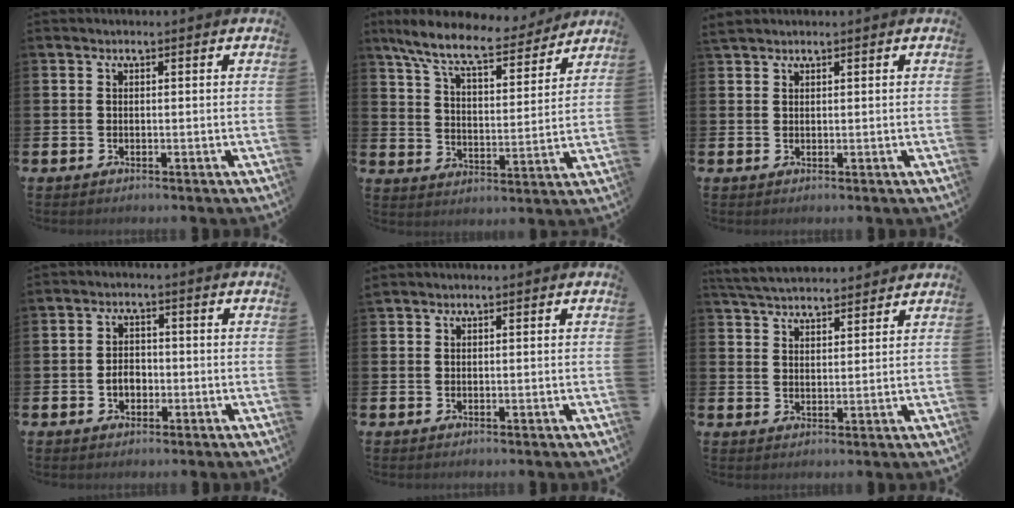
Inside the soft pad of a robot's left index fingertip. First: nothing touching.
{"total": 9.6, "force": [8.5, 1.8, 4.1], "torque": [-0.111, -0.047, 0.146]}
{"total": 1.3, "force": [1.2, 0.4, 0.2], "torque": [-0.004, 0.003, 0.023]}
{"total": 2.7, "force": [-0.8, 2.0, 1.6], "torque": [-0.023, 0.001, -0.020]}
{"total": 0.7, "force": [0.6, 0.2, 0.0], "torque": [0.002, 0.002, 0.011]}
{"total": 4.5, "force": [4.4, 0.7, 0.3], "torque": [-0.029, -0.020, 0.083]}